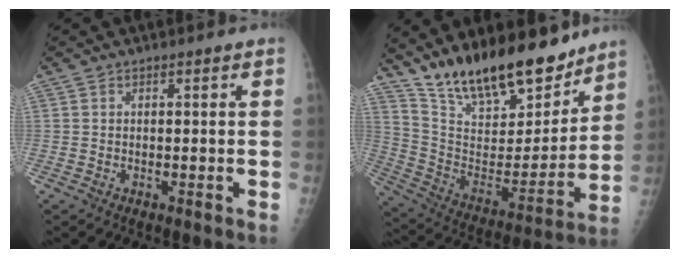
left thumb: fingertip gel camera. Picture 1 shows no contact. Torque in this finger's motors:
{"motor_torque": [0.30, 0.20, 1.42, -1.35, 0.12]}